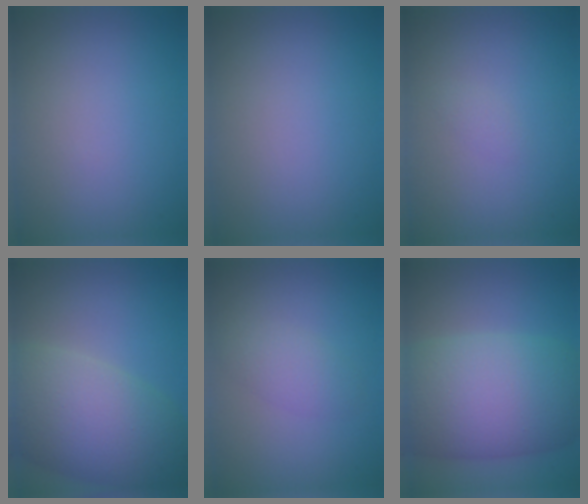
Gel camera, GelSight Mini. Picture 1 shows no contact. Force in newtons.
{"total": 0.0}
{"total": 0.7, "press": 0.7, "slide": 0.1}
{"total": 10.0, "press": 10.0, "slide": 0.6}
{"total": 2.1, "press": 2.1, "slide": 0.1}
{"total": 11.9, "press": 11.9, "slide": 0.3}